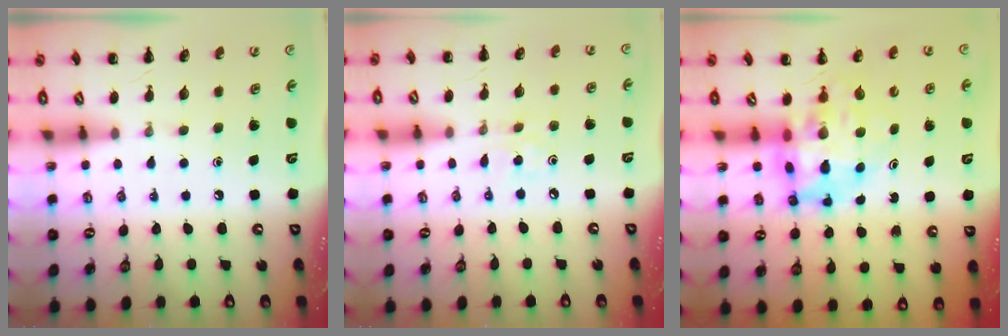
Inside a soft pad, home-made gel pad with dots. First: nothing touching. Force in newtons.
{"total": 2.0, "press": 1.9, "slide": 0.6}
{"total": 10.7, "press": 10.2, "slide": 3.3}